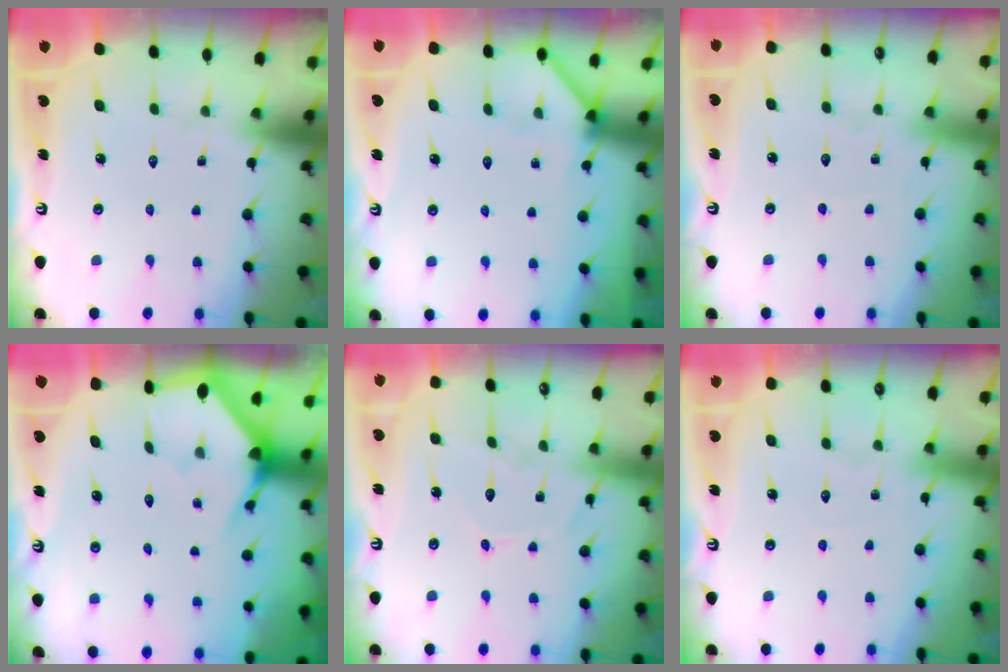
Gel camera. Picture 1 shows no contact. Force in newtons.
{"total": 2.7, "press": 2.7, "slide": 0.4}
{"total": 3.0, "press": 3.0, "slide": 0.4}
{"total": 3.1, "press": 3.1, "slide": 0.2}
{"total": 8.5, "press": 8.5, "slide": 0.9}
{"total": 4.0, "press": 4.0, "slide": 0.4}